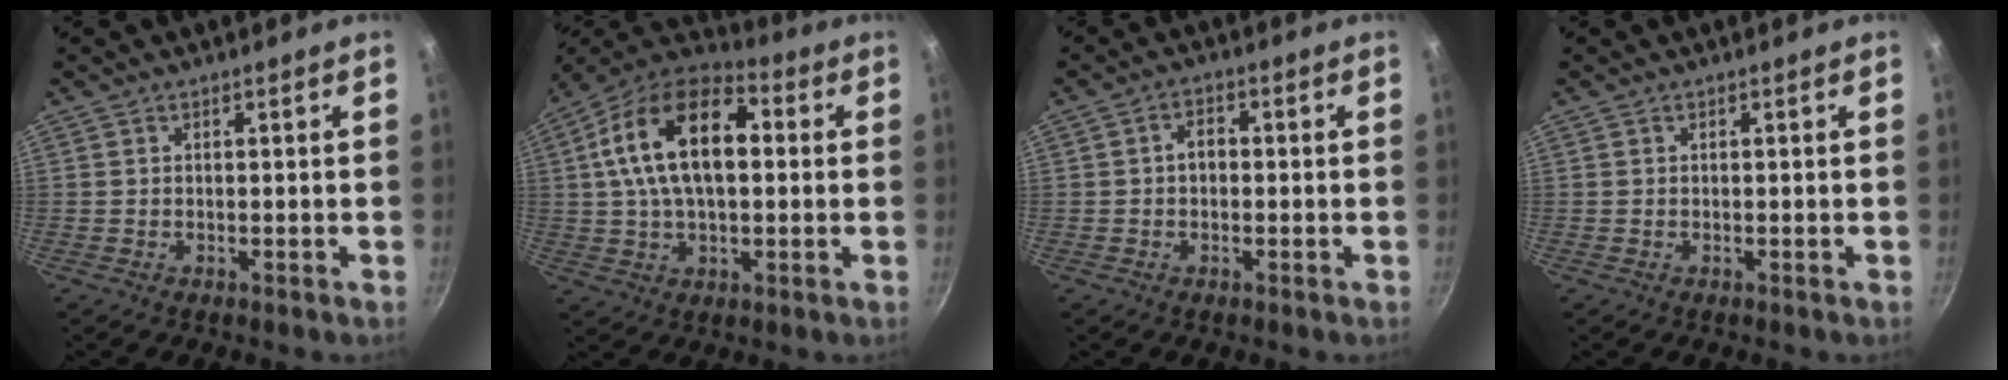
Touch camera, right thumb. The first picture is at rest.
{"total": 18.7, "force": [2.8, 10.7, 15.1], "torque": [-0.243, 0.028, 0.030]}
{"total": 2.9, "force": [0.0, 2.1, 2.0], "torque": [-0.021, 0.010, -0.005]}
{"total": 0.0}